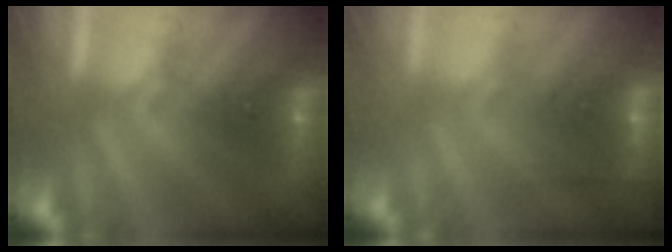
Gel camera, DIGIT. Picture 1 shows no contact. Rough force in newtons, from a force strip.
{"total": 2.3}